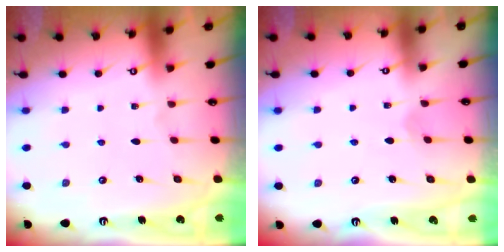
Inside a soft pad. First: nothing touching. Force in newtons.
{"total": 1.5, "press": 1.4, "slide": 0.1}